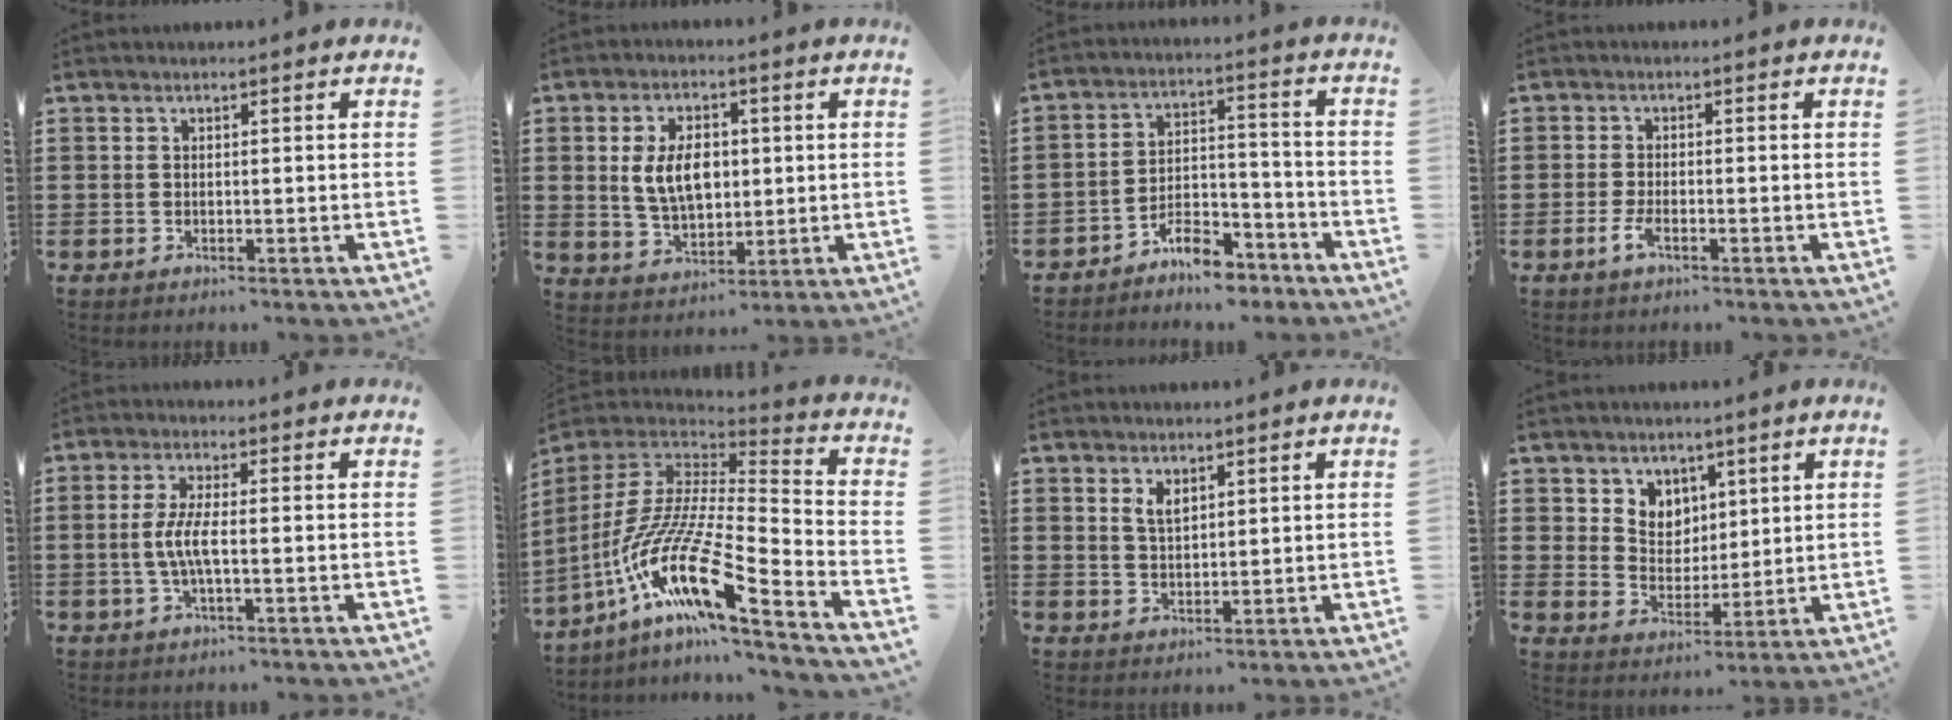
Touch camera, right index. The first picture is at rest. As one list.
[{"total": 7.5, "force": [0.9, 4.6, 5.9], "torque": [-0.120, 0.005, 0.008]}, {"total": 7.1, "force": [-6.3, 1.8, 2.6], "torque": [-0.044, 0.018, -0.119]}, {"total": 2.6, "force": [-1.2, 0.8, 2.2], "torque": [-0.060, -0.008, -0.028]}, {"total": 4.7, "force": [-0.8, 0.9, 4.6], "torque": [-0.111, -0.010, -0.025]}, {"total": 16.2, "force": [-9.4, 2.9, 12.9], "torque": [-0.278, -0.010, -0.185]}, {"total": 2.6, "force": [1.6, 1.3, 1.6], "torque": [-0.035, 0.003, 0.030]}, {"total": 5.3, "force": [3.3, 4.1, 0.1], "torque": [-0.022, -0.001, 0.060]}]